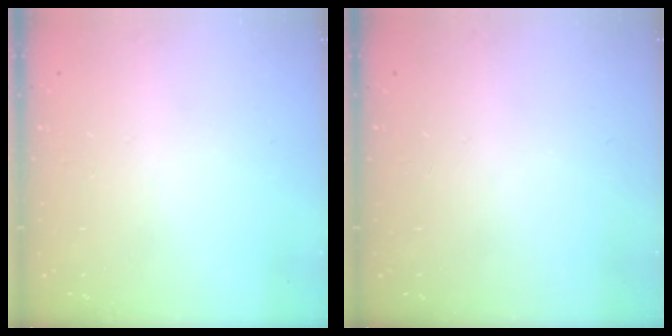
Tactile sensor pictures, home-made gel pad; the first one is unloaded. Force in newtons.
{"total": 0.0}